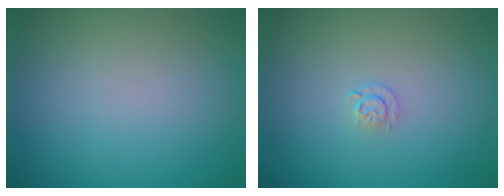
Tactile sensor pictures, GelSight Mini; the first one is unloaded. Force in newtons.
{"total": 0.9, "press": 0.6, "slide": 0.6}